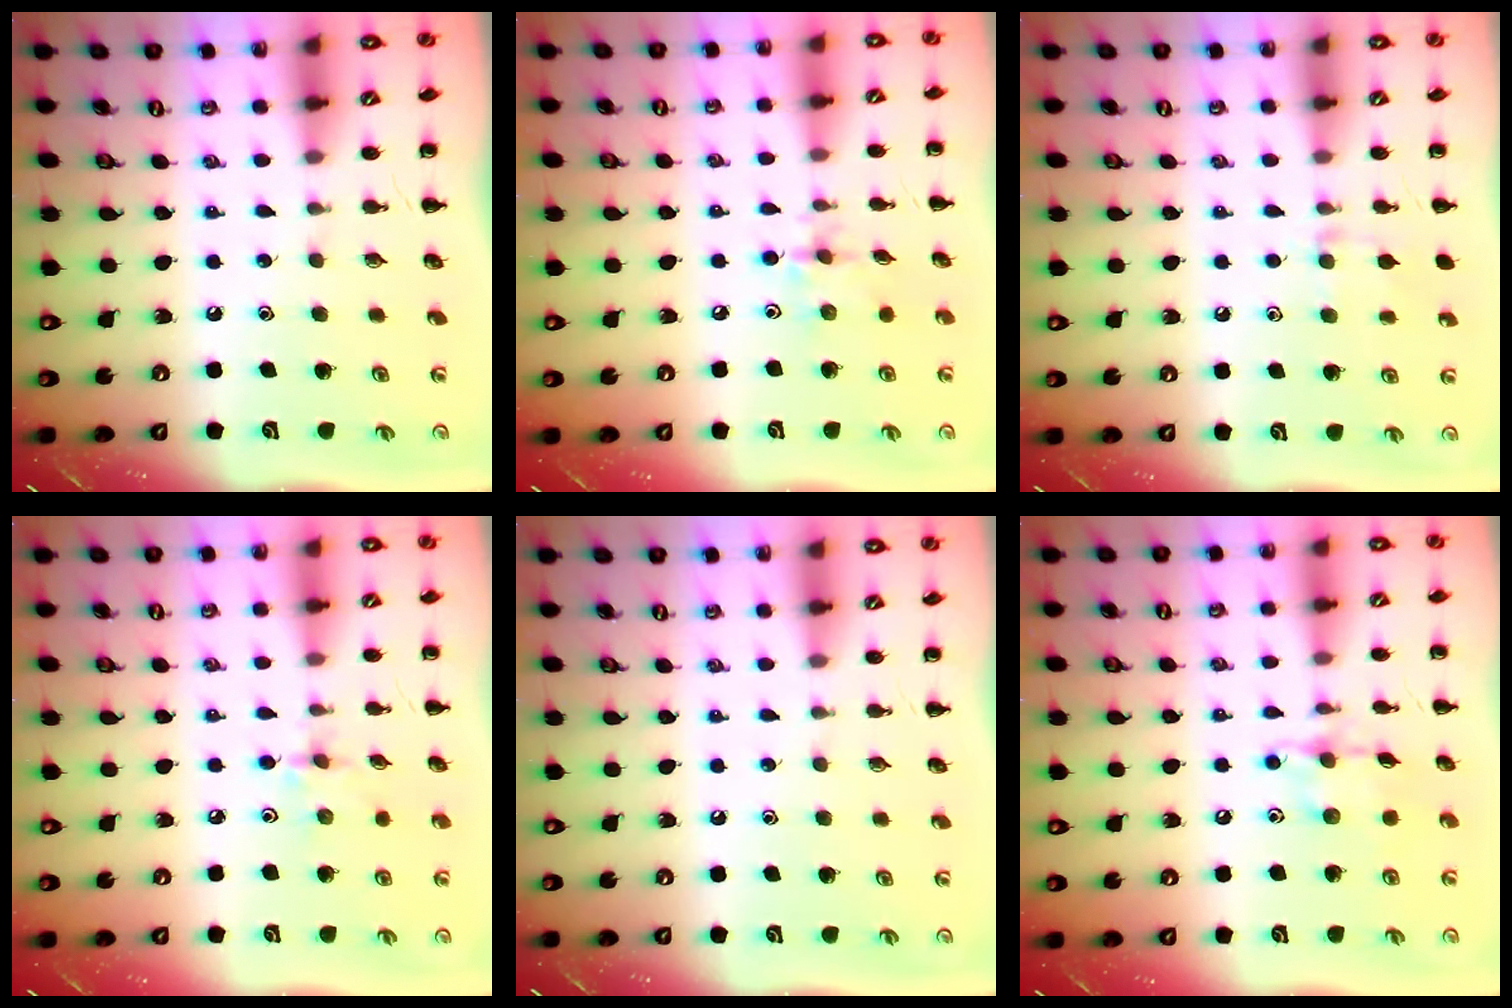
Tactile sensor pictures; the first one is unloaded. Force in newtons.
{"total": 3.8, "press": 3.7, "slide": 0.4}
{"total": 8.5, "press": 8.2, "slide": 2.3}
{"total": 2.2, "press": 2.2, "slide": 0.5}
{"total": 0.0}
{"total": 9.6, "press": 9.6, "slide": 0.4}